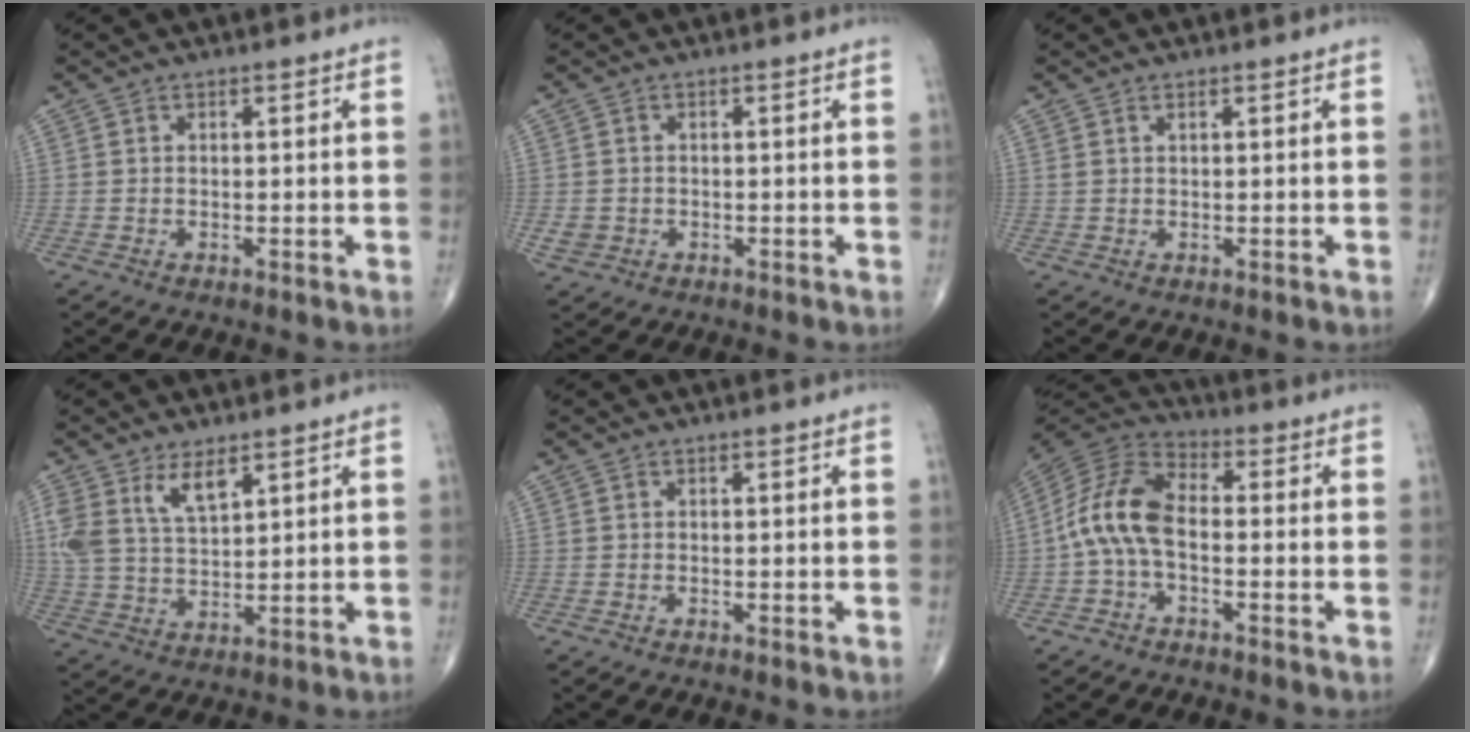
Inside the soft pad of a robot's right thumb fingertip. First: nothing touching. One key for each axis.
{"total": 2.2, "fx": -0.5, "fy": 2.0, "fz": 0.7, "tx": -0.008, "ty": 0.003, "tz": -0.003}
{"total": 0.7, "fx": 0.6, "fy": 0.2, "fz": 0.5, "tx": -0.012, "ty": 0.004, "tz": 0.014}
{"total": 8.0, "fx": 4.6, "fy": 3.5, "fz": 5.6, "tx": -0.107, "ty": -0.016, "tz": 0.099}
{"total": 0.0}
{"total": 11.1, "fx": -1.5, "fy": 6.0, "fz": 9.2, "tx": -0.186, "ty": 0.034, "tz": -0.041}